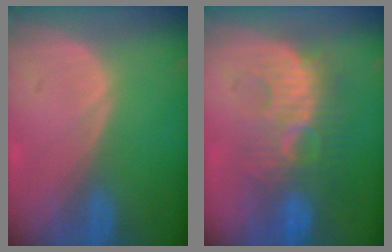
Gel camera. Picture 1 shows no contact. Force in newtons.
{"total": 9.1, "press": 8.9, "slide": 1.7}